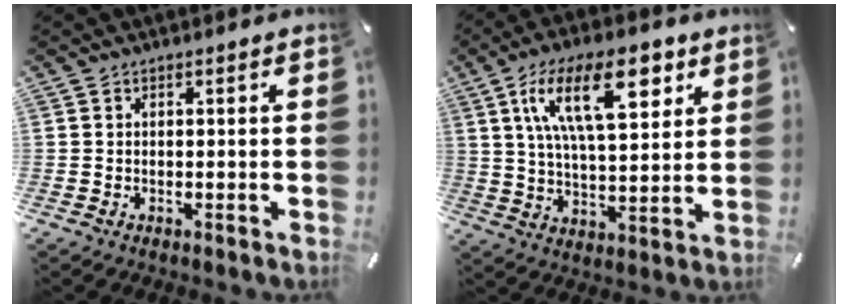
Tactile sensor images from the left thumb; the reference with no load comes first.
{"total": 19.1, "force": [8.4, 8.4, 14.9], "torque": [-0.262, -0.012, 0.133]}